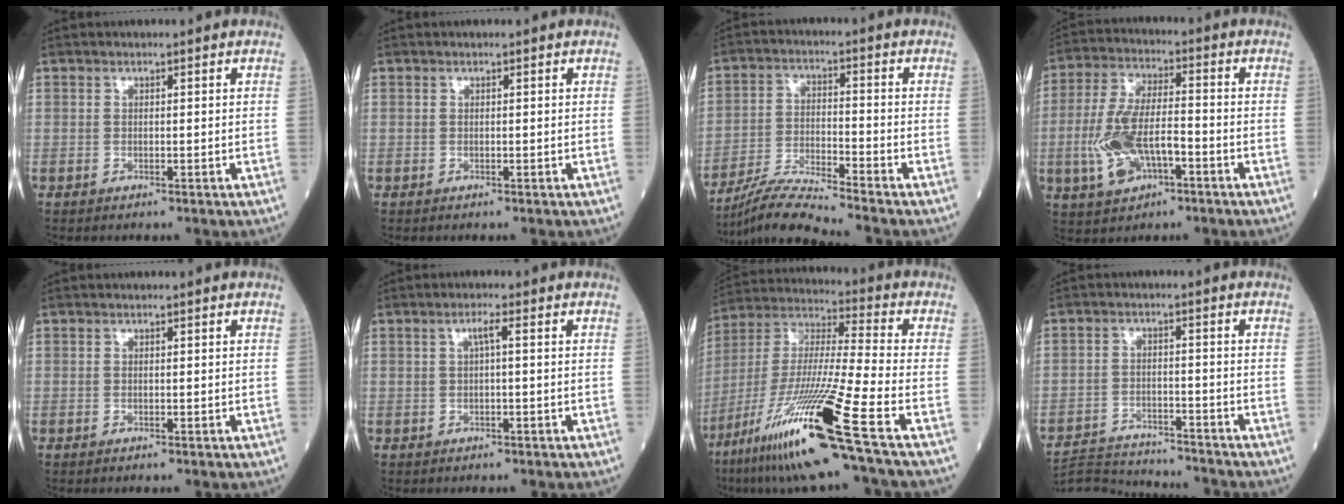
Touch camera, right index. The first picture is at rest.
{"total": 0.0}
{"total": 8.1, "force": [-7.4, -2.1, 2.3], "torque": [-0.049, -0.017, -0.144]}
{"total": 10.8, "force": [-3.2, 4.4, 9.3], "torque": [-0.203, 0.006, -0.057]}
{"total": 0.0}
{"total": 1.8, "force": [0.3, 0.0, 1.7], "torque": [-0.030, 0.005, 0.004]}
{"total": 21.7, "force": [-11.7, -0.9, 18.2], "torque": [-0.371, -0.050, -0.220]}
{"total": 10.0, "force": [-9.9, 0.6, 1.2], "torque": [-0.022, 0.010, -0.161]}